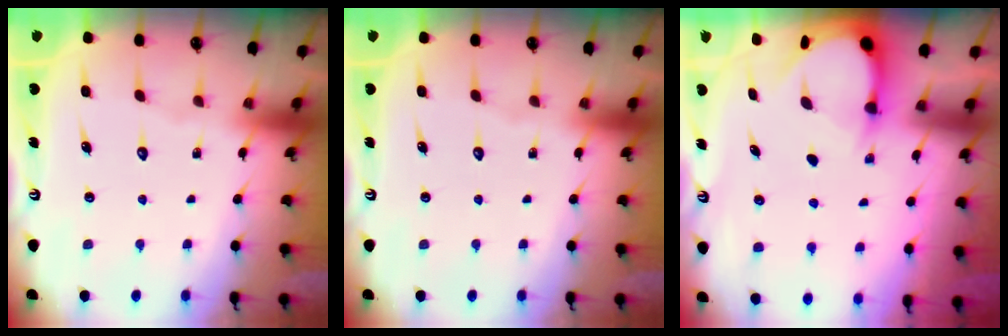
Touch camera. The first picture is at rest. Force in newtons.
{"total": 0.0}
{"total": 3.3, "press": 3.2, "slide": 0.4}